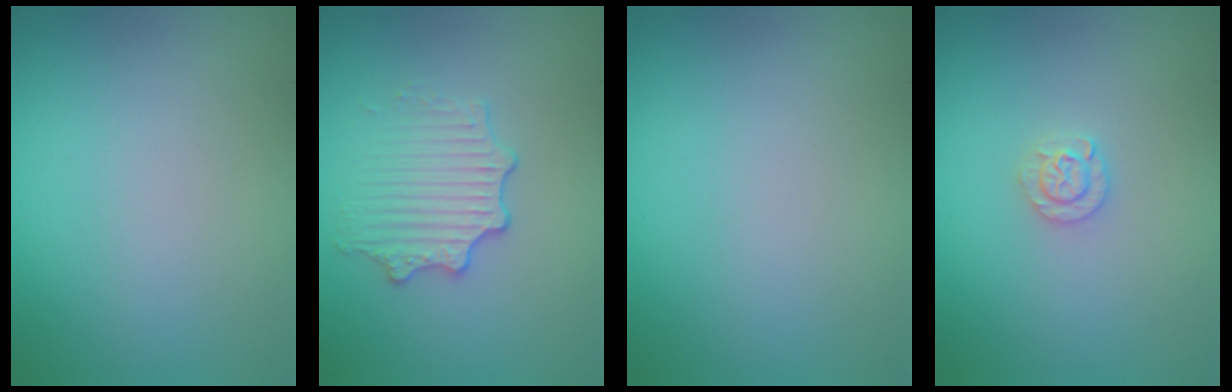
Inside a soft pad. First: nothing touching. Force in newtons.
{"total": 3.0, "press": 2.7, "slide": 1.1}
{"total": 0.0}
{"total": 1.5, "press": 1.5, "slide": 0.1}